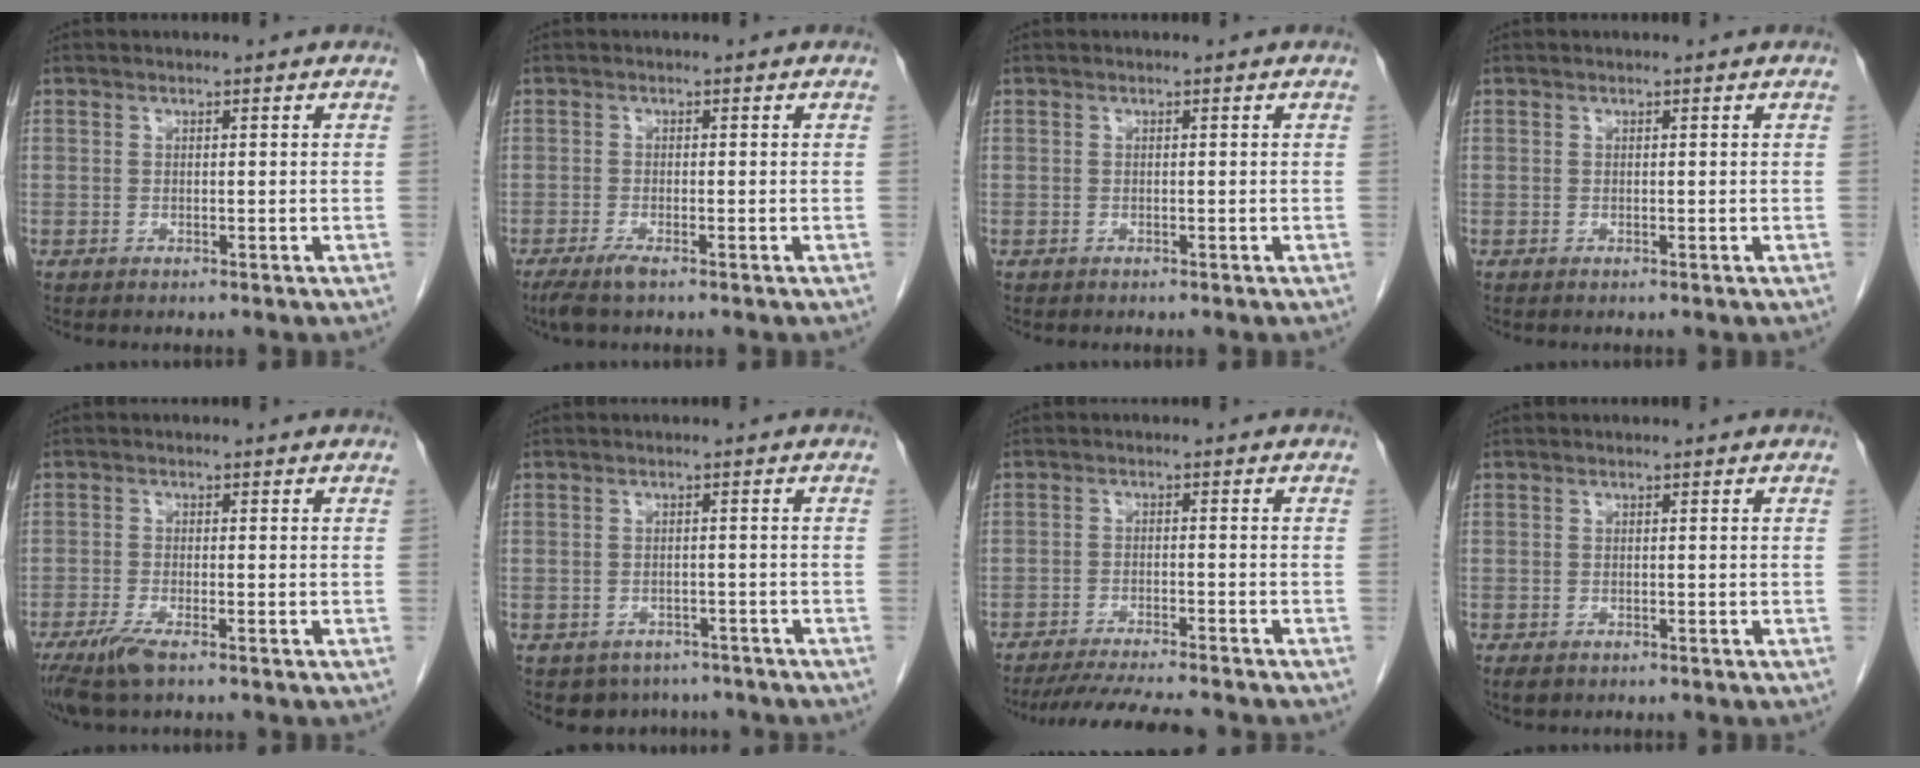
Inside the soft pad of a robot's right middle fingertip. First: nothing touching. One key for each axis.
{"total": 2.7, "fx": -1.9, "fy": 0.3, "fz": 1.9, "tx": -0.042, "ty": -0.008, "tz": -0.038}
{"total": 0.0}
{"total": 0.0}
{"total": 4.7, "fx": -3.1, "fy": 0.8, "fz": 3.4, "tx": -0.074, "ty": -0.014, "tz": -0.059}
{"total": 5.5, "fx": -4.4, "fy": 3.3, "fz": 0.3, "tx": 0.005, "ty": 0.009, "tz": -0.052}
{"total": 10.5, "fx": -9.5, "fy": 0.3, "fz": 4.5, "tx": -0.067, "ty": -0.019, "tz": -0.142}
{"total": 1.6, "fx": -1.1, "fy": 1.0, "fz": 0.7, "tx": -0.013, "ty": -0.001, "tz": -0.010}